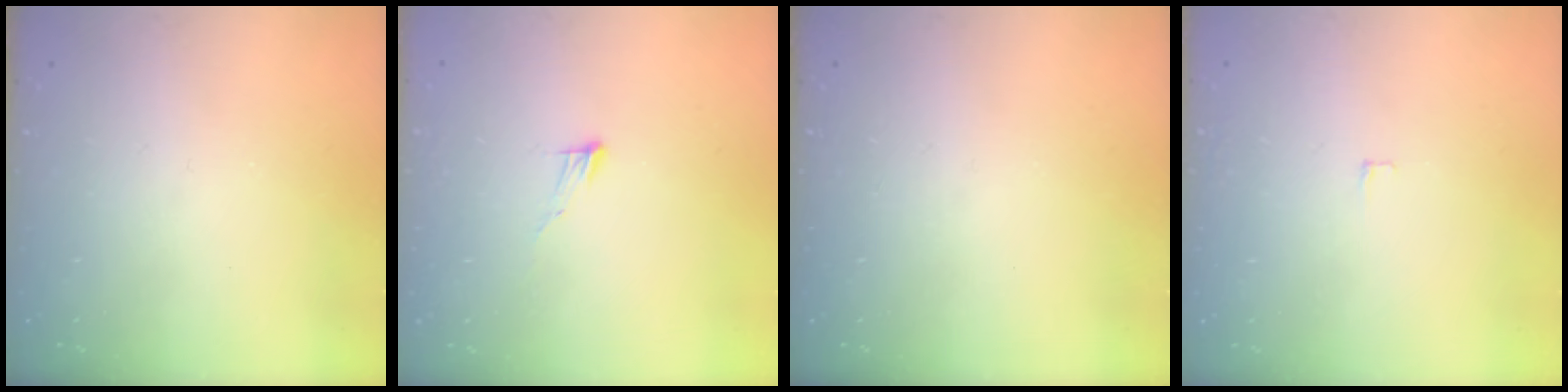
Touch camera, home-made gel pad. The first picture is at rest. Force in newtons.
{"total": 4.0, "press": 4.0, "slide": 0.3}
{"total": 0.0}
{"total": 3.4, "press": 3.4, "slide": 0.3}